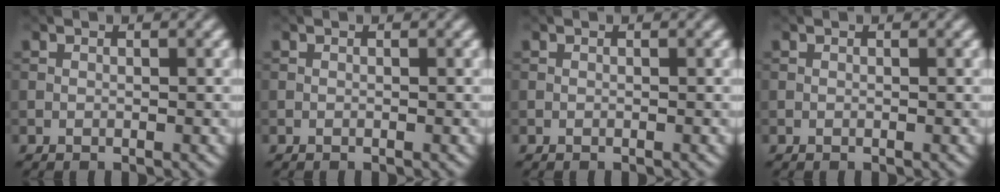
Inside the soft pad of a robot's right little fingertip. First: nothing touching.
{"total": 0.0}
{"total": 0.0}
{"total": 0.0}